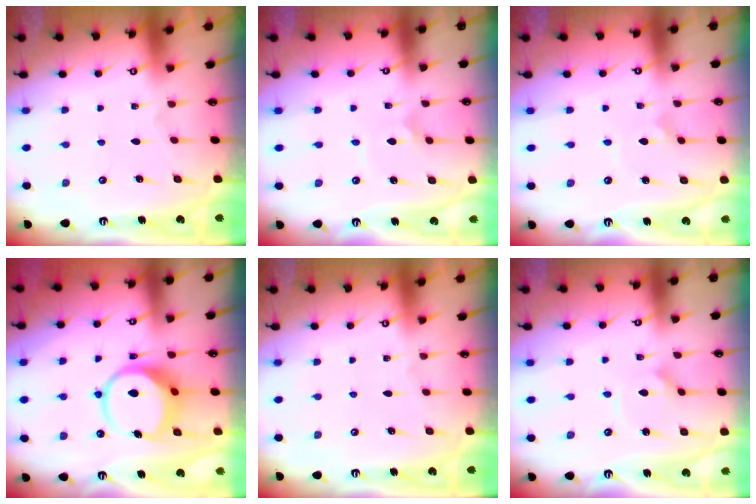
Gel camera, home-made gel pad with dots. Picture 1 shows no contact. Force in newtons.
{"total": 1.8, "press": 1.8, "slide": 0.1}
{"total": 1.4, "press": 1.4, "slide": 0.4}
{"total": 10.0, "press": 9.9, "slide": 1.3}
{"total": 0.0}
{"total": 2.9, "press": 2.9, "slide": 0.1}